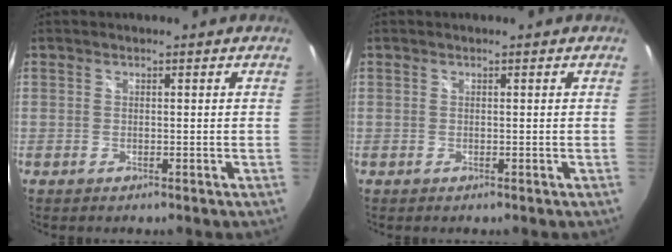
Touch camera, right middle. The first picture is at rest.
{"total": 0.0}